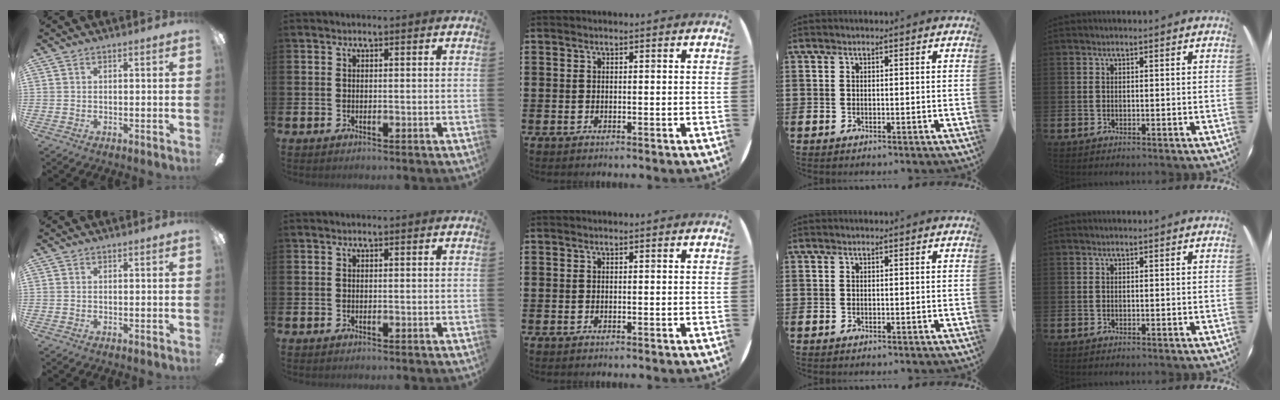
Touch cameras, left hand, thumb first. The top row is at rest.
{}